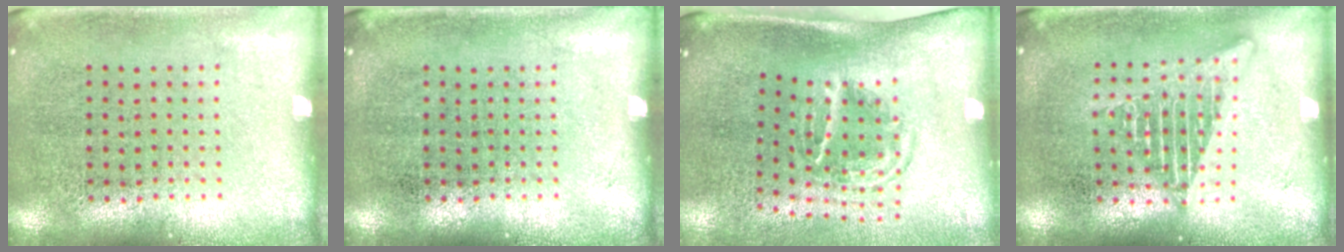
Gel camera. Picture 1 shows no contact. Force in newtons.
{"total": 0.0}
{"total": 1.8, "press": 1.1, "slide": 1.5}
{"total": 2.3, "press": 2.3, "slide": 0.1}